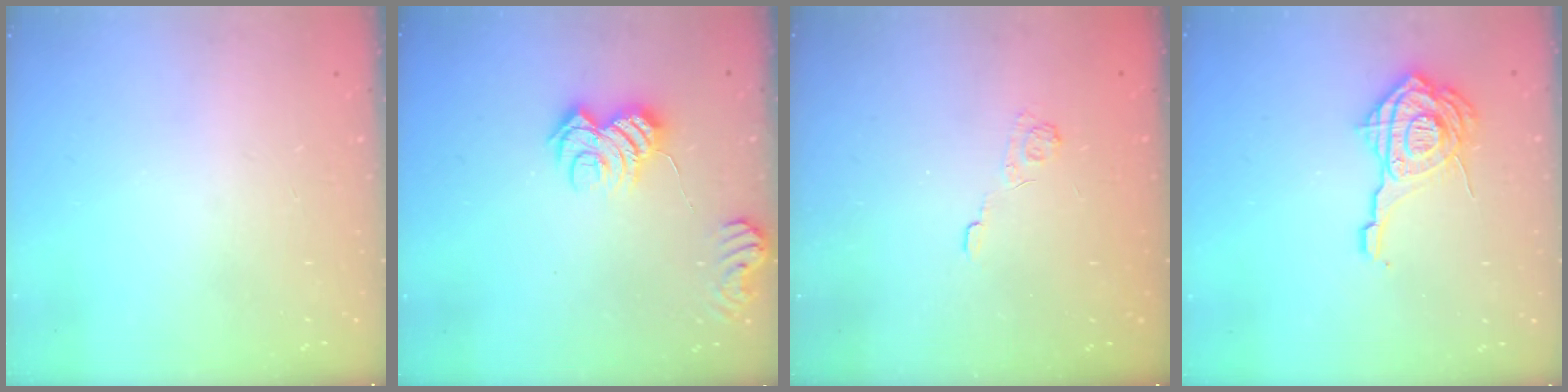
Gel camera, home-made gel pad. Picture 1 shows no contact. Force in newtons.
{"total": 8.2, "press": 8.2, "slide": 0.7}
{"total": 3.8, "press": 3.5, "slide": 1.5}
{"total": 15.3, "press": 15.2, "slide": 1.5}